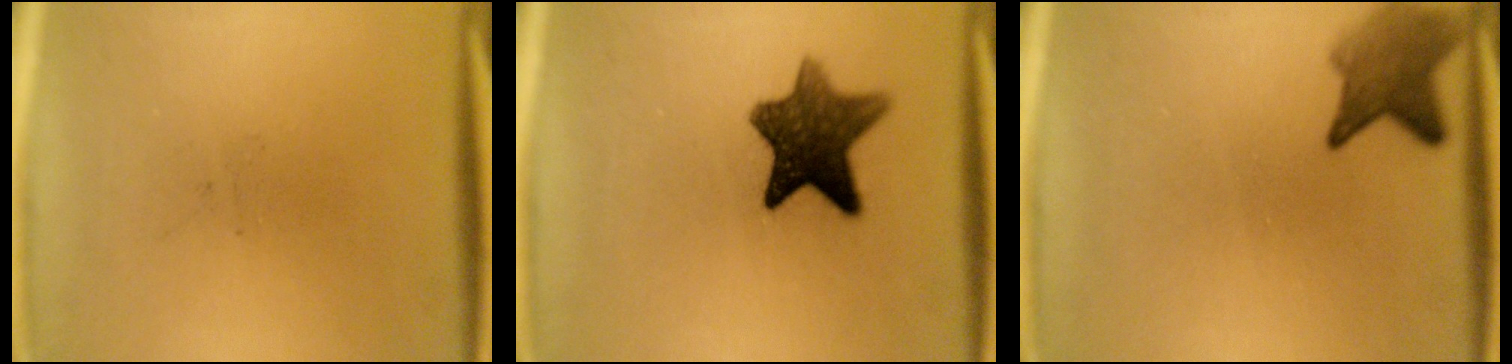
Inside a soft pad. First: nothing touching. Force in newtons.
{"total": 10.0}
{"total": 4.7}